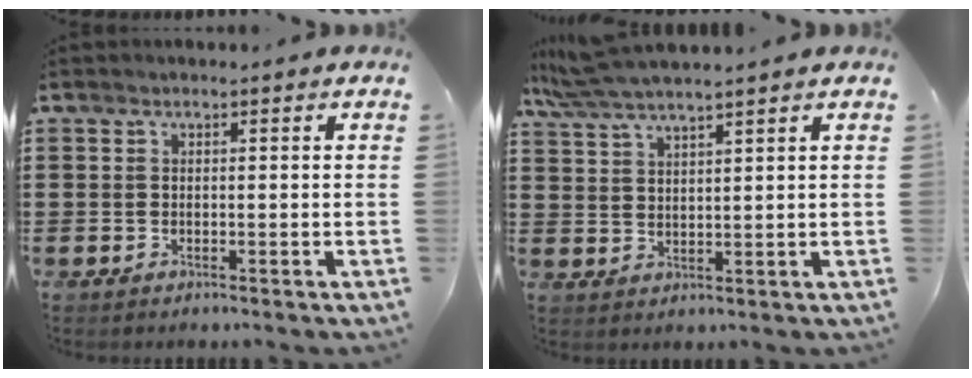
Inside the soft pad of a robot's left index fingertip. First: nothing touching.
{"total": 4.9, "force": [4.2, 0.4, 2.5], "torque": [-0.062, -0.010, 0.076]}